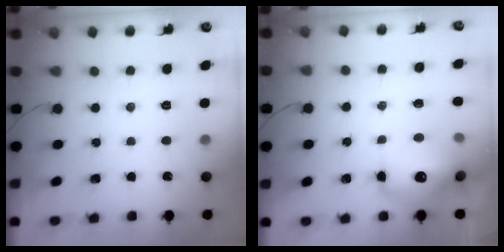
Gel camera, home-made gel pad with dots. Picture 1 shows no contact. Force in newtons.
{"total": 13.9, "press": 13.5, "slide": 3.0}